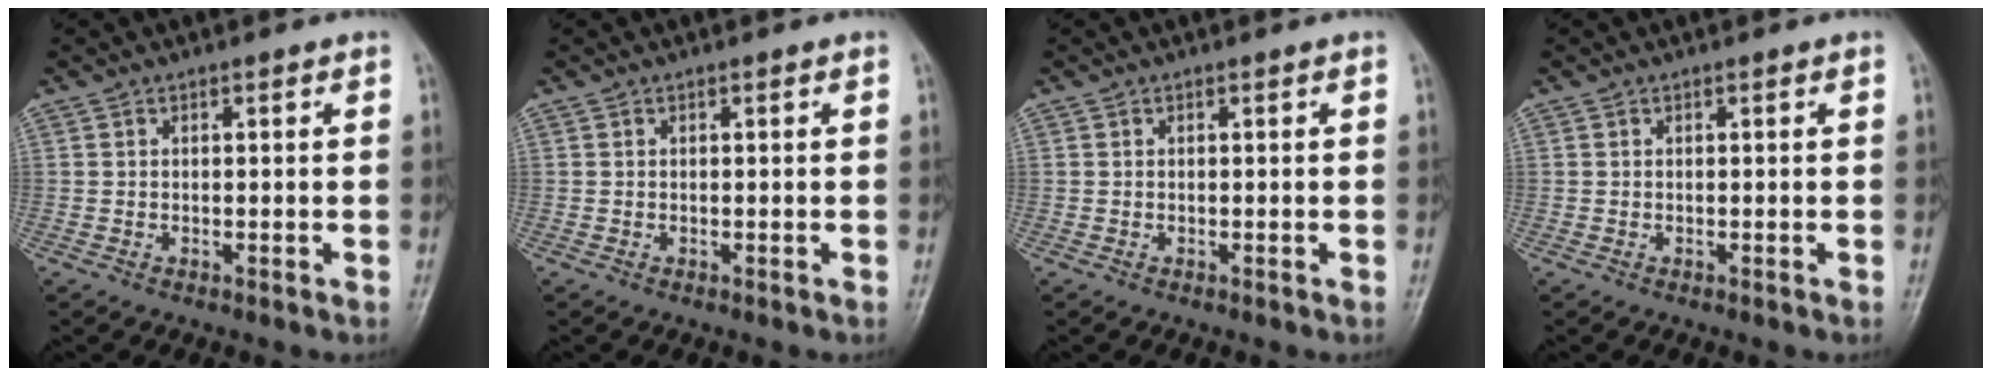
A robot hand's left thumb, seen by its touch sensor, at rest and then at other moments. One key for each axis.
{"total": 0.0}
{"total": 0.0}
{"total": 0.0}